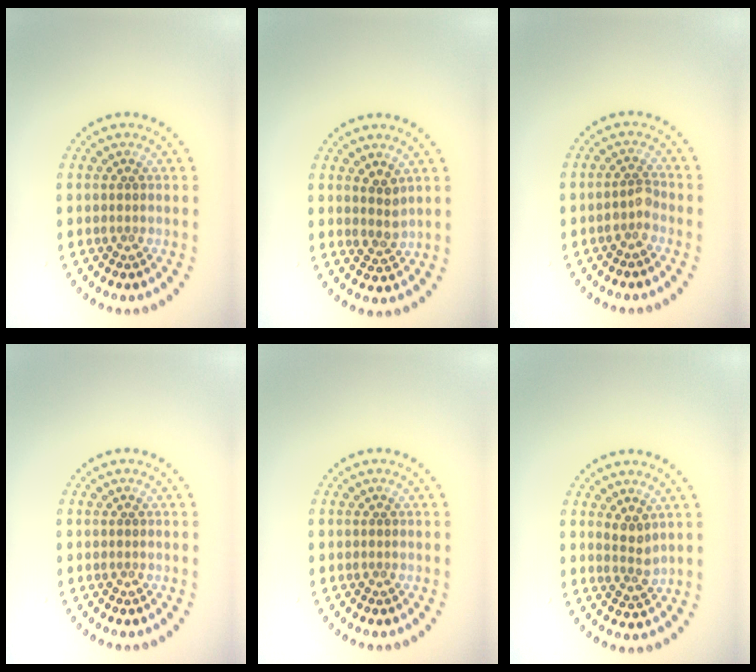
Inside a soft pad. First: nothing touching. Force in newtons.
{"total": 1.7, "press": 1.3, "slide": 1.0}
{"total": 1.5, "press": 1.3, "slide": 0.7}
{"total": 0.0}
{"total": 0.0}
{"total": 1.9, "press": 1.6, "slide": 1.0}